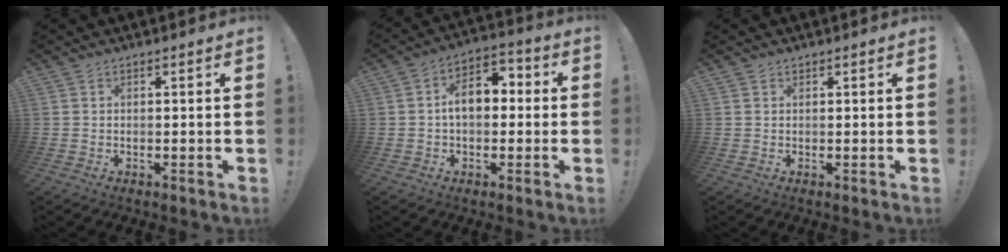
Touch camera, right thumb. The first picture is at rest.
{"total": 10.3, "force": [0.7, 6.6, 7.8], "torque": [-0.113, 0.011, 0.015]}
{"total": 0.7, "force": [0.6, 0.4, 0.0], "torque": [0.006, -0.003, 0.011]}